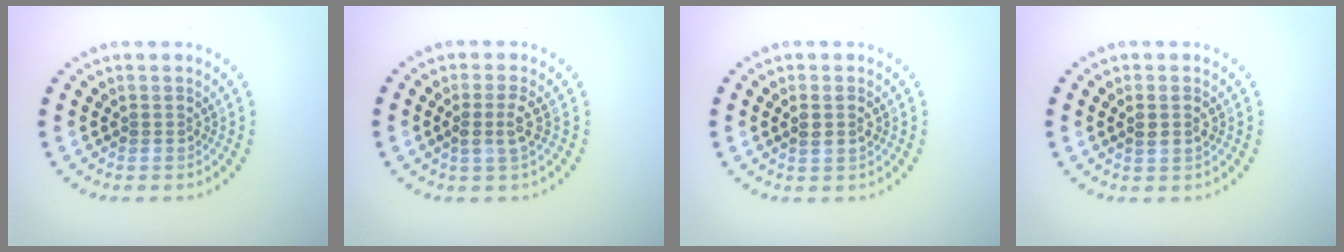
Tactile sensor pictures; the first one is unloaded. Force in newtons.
{"total": 1.6, "press": 1.4, "slide": 0.9}
{"total": 1.5, "press": 1.4, "slide": 0.6}
{"total": 1.5, "press": 1.4, "slide": 0.6}